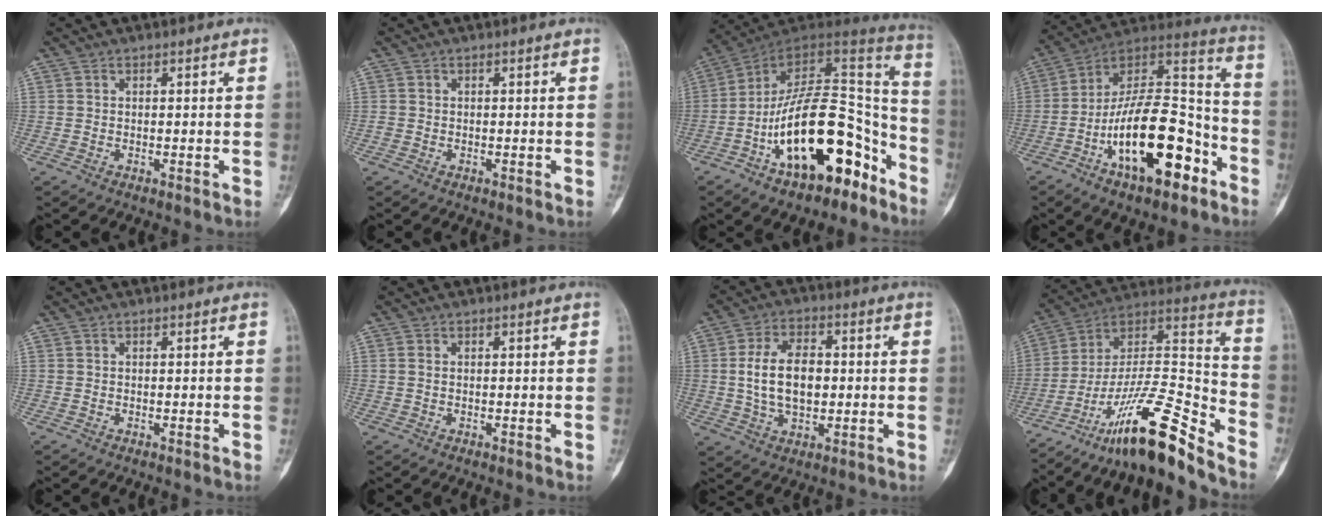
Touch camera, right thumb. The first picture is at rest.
{"total": 0.6, "force": [-0.2, 0.6, 0.2], "torque": [-0.001, 0.003, -0.005]}
{"total": 23.4, "force": [-11.3, 11.5, 17.0], "torque": [-0.227, 0.113, -0.177]}
{"total": 23.9, "force": [-10.1, 10.2, 19.1], "torque": [-0.307, 0.079, -0.163]}
{"total": 0.0}
{"total": 0.5, "force": [0.0, 0.4, 0.4], "torque": [-0.009, 0.000, 0.000]}
{"total": 10.8, "force": [0.3, 6.6, 8.6], "torque": [-0.142, 0.008, 0.007]}
{"total": 21.2, "force": [-15.7, 3.5, 13.9], "torque": [-0.239, 0.108, -0.274]}